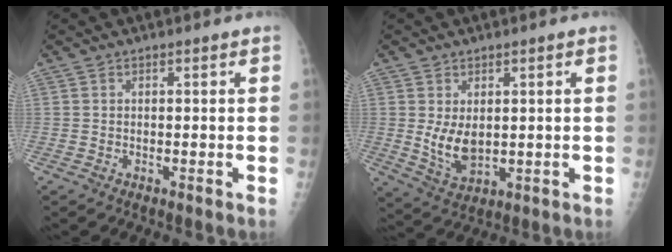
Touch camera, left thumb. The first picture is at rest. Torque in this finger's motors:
{"motor_torque": [-0.12, 0.31, 0.20, -0.06, 0.04]}